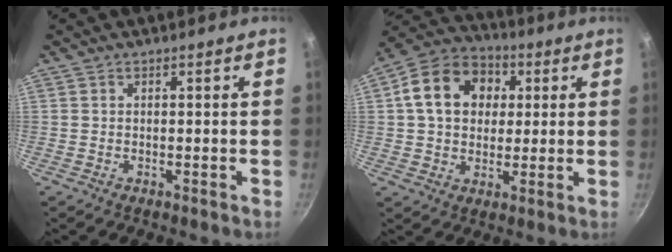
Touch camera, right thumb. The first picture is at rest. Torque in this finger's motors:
{"motor_torque": [0.50, 3.05, 0.87, -0.68, 0.30]}